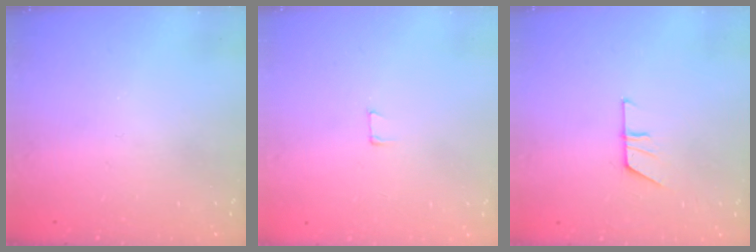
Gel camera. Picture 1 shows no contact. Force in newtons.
{"total": 4.3, "press": 4.3, "slide": 0.4}
{"total": 5.1, "press": 5.1, "slide": 0.4}